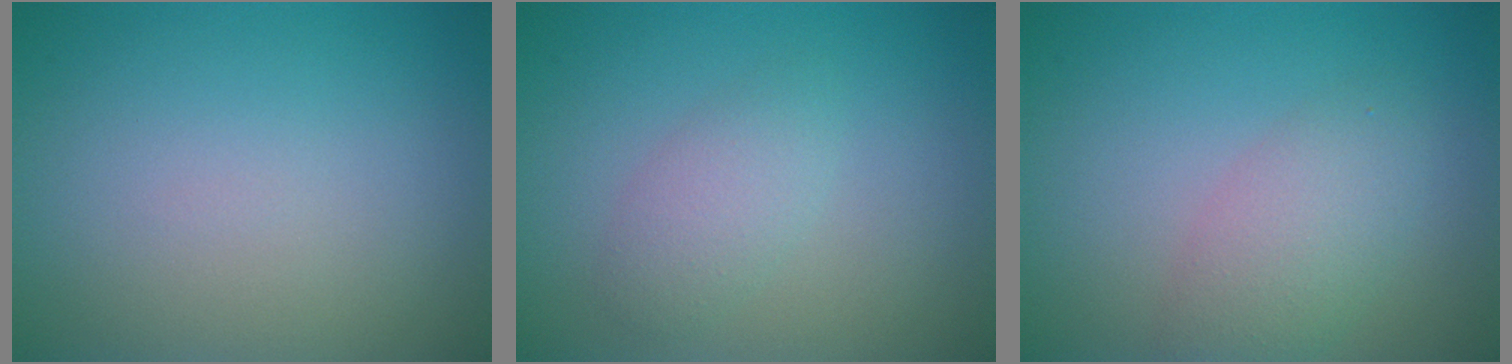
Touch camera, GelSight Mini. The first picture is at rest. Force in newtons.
{"total": 2.1, "press": 2.1, "slide": 0.1}
{"total": 3.2, "press": 3.2, "slide": 0.1}